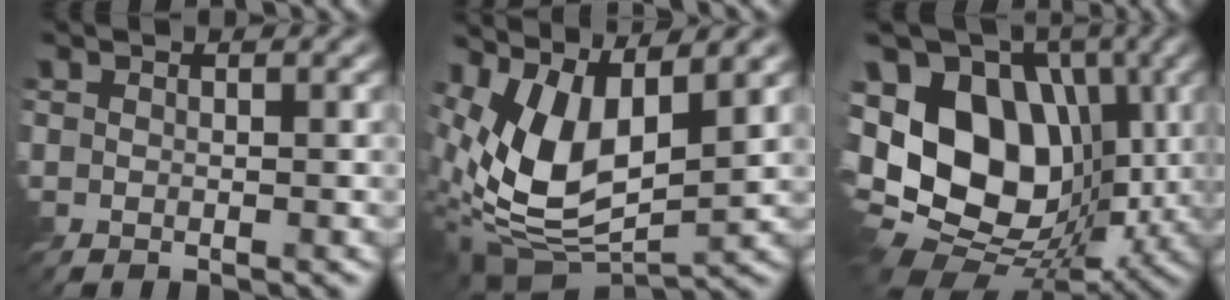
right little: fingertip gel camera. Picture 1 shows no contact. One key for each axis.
{"total": 9.9, "fx": 2.2, "fy": 4.8, "fz": 8.4, "tx": -0.179, "ty": -0.008, "tz": 0.039}
{"total": 14.9, "fx": -0.6, "fy": 10.5, "fz": 10.6, "tx": -0.204, "ty": -0.005, "tz": -0.023}